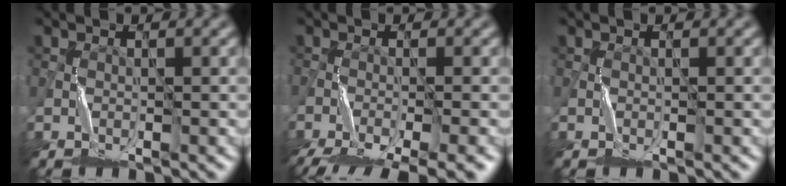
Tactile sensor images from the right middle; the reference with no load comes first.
{"total": 9.7, "force": [-7.4, 2.4, 5.8], "torque": [-0.088, -0.034, -0.107]}
{"total": 0.0}